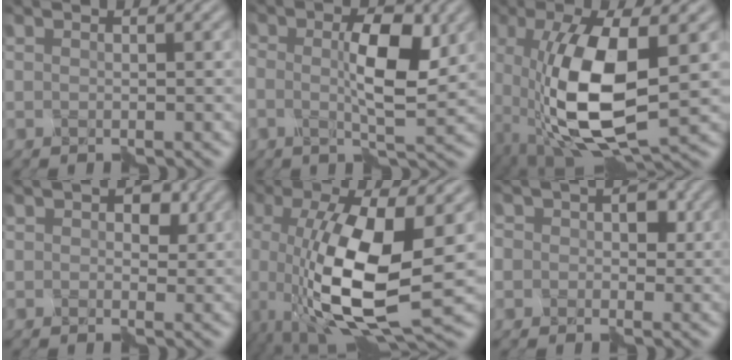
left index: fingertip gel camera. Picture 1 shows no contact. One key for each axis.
{"total": 5.2, "fx": 0.5, "fy": 1.4, "fz": 5.0, "tx": -0.097, "ty": 0.003, "tz": 0.007}
{"total": 10.3, "fx": -0.6, "fy": 4.0, "fz": 9.5, "tx": -0.206, "ty": -0.008, "tz": -0.001}
{"total": 3.1, "fx": 0.5, "fy": 2.3, "fz": 1.9, "tx": -0.014, "ty": 0.008, "tz": 0.004}
{"total": 11.4, "fx": -1.0, "fy": 3.9, "fz": 10.6, "tx": -0.220, "ty": -0.013, "tz": -0.011}
{"total": 4.2, "fx": 0.1, "fy": 3.8, "fz": 1.8, "tx": -0.023, "ty": 0.024, "tz": -0.018}